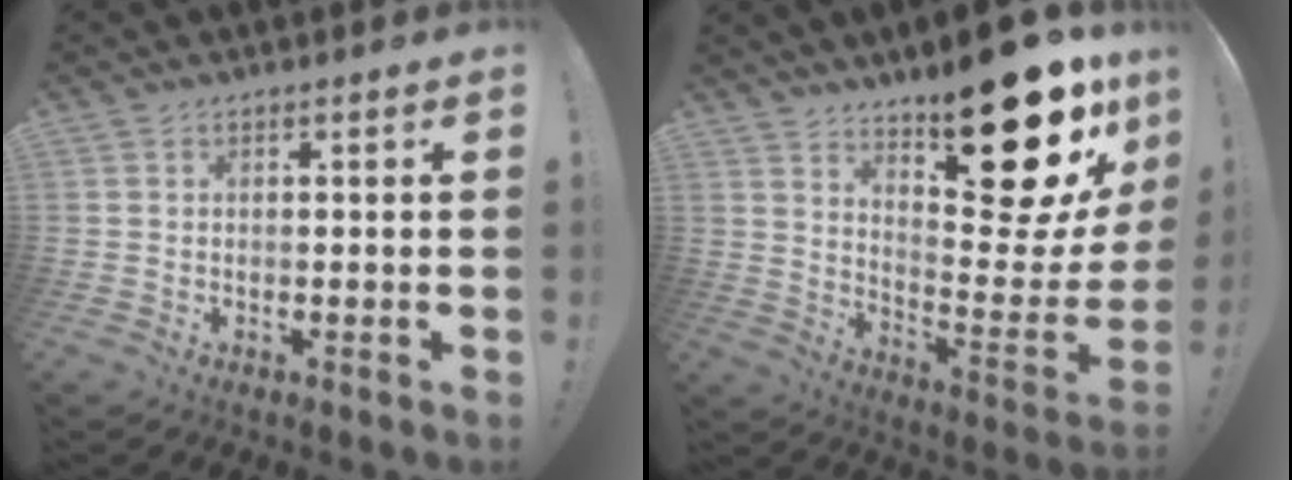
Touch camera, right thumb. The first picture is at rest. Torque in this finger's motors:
{"motor_torque": [-0.79, 2.81, 1.22, 1.40, 0.09]}